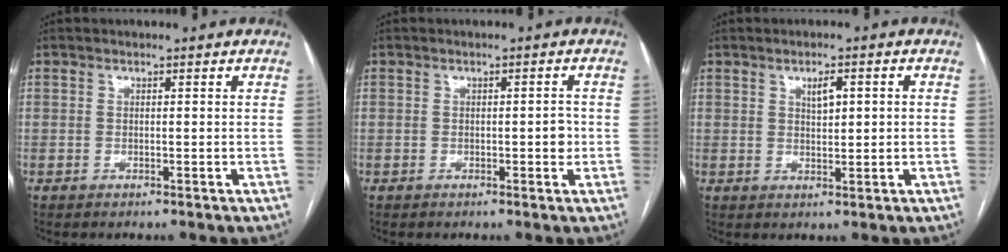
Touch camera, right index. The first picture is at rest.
{"total": 2.0, "force": [-0.3, 0.7, 1.8], "torque": [-0.023, 0.001, -0.002]}
{"total": 2.8, "force": [0.9, 1.0, 2.5], "torque": [-0.043, 0.000, 0.016]}